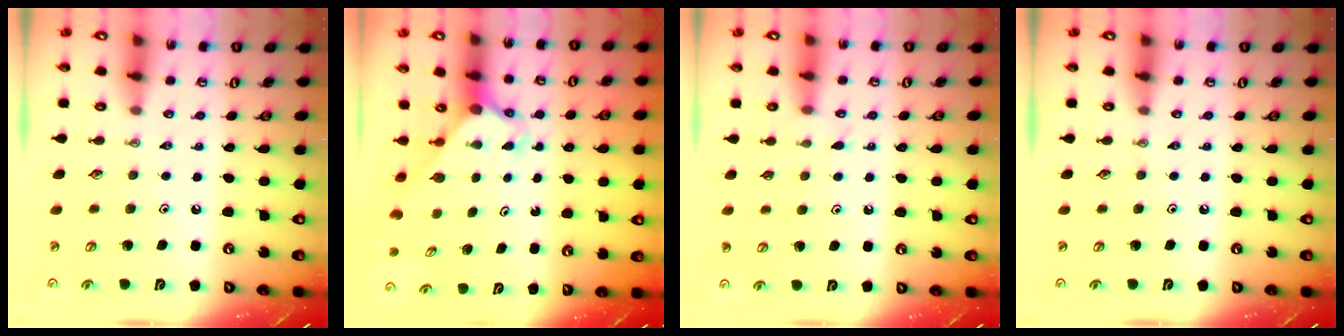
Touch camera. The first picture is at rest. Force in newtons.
{"total": 2.6, "press": 2.6, "slide": 0.2}
{"total": 5.0, "press": 4.9, "slide": 0.3}
{"total": 0.0}